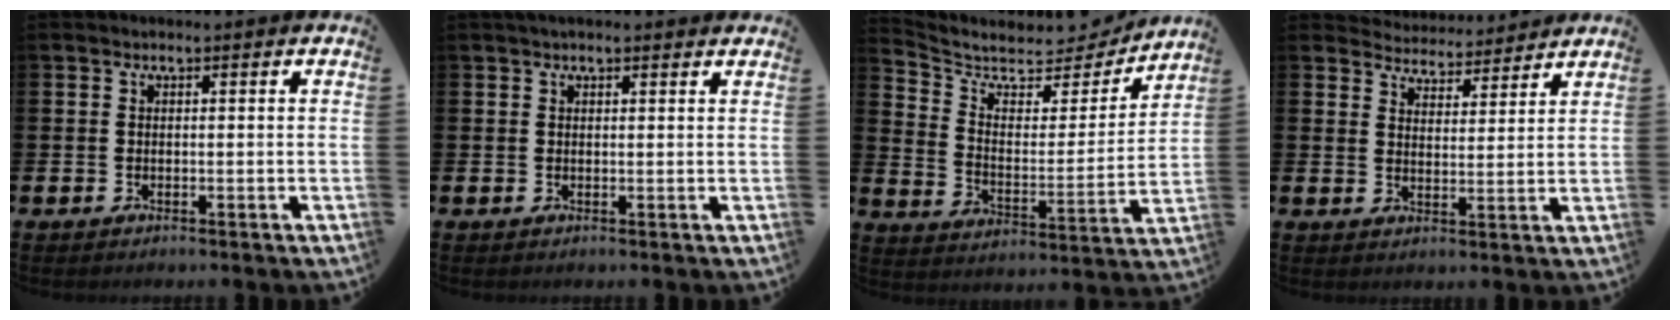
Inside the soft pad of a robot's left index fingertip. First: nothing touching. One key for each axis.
{"total": 1.4, "fx": 1.2, "fy": 0.3, "fz": 0.6, "tx": -0.008, "ty": 0.003, "tz": 0.022}
{"total": 6.3, "fx": 5.8, "fy": 2.2, "fz": 1.0, "tx": -0.047, "ty": -0.059, "tz": 0.093}
{"total": 4.7, "fx": 4.6, "fy": 1.0, "fz": -0.4, "tx": -0.004, "ty": -0.038, "tz": 0.080}